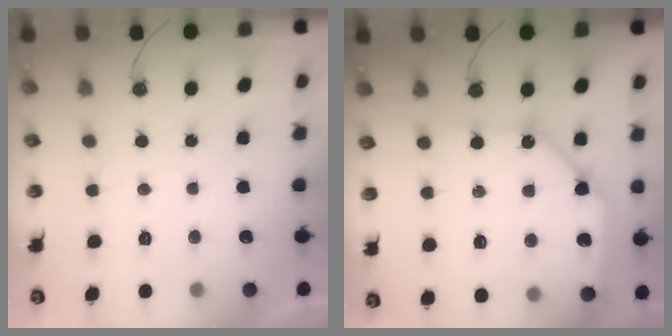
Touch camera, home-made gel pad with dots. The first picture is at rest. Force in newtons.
{"total": 13.7, "press": 13.6, "slide": 1.6}